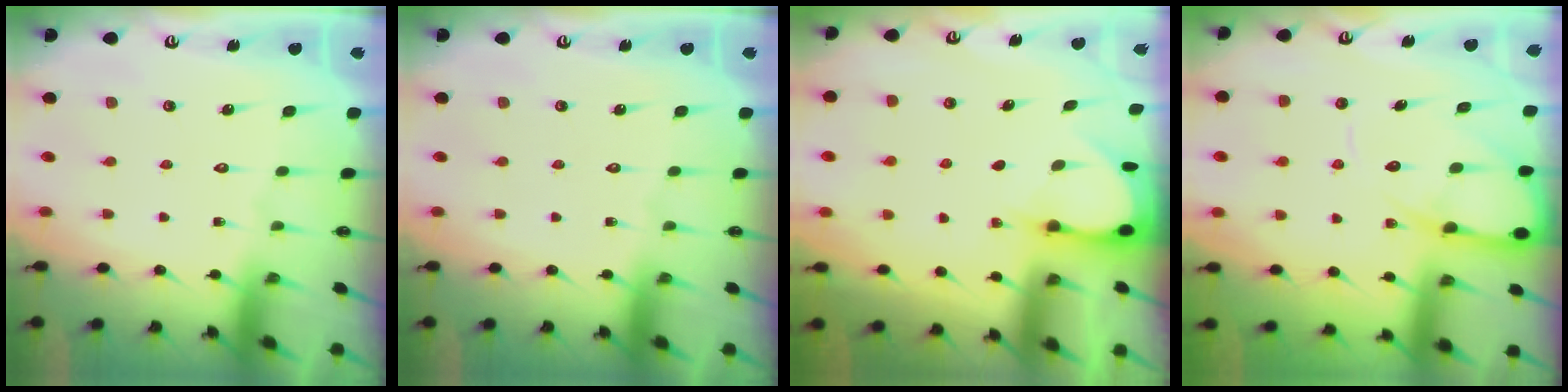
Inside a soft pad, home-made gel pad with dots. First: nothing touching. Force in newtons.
{"total": 0.0}
{"total": 3.3, "press": 3.3, "slide": 0.4}
{"total": 8.6, "press": 8.6, "slide": 0.9}